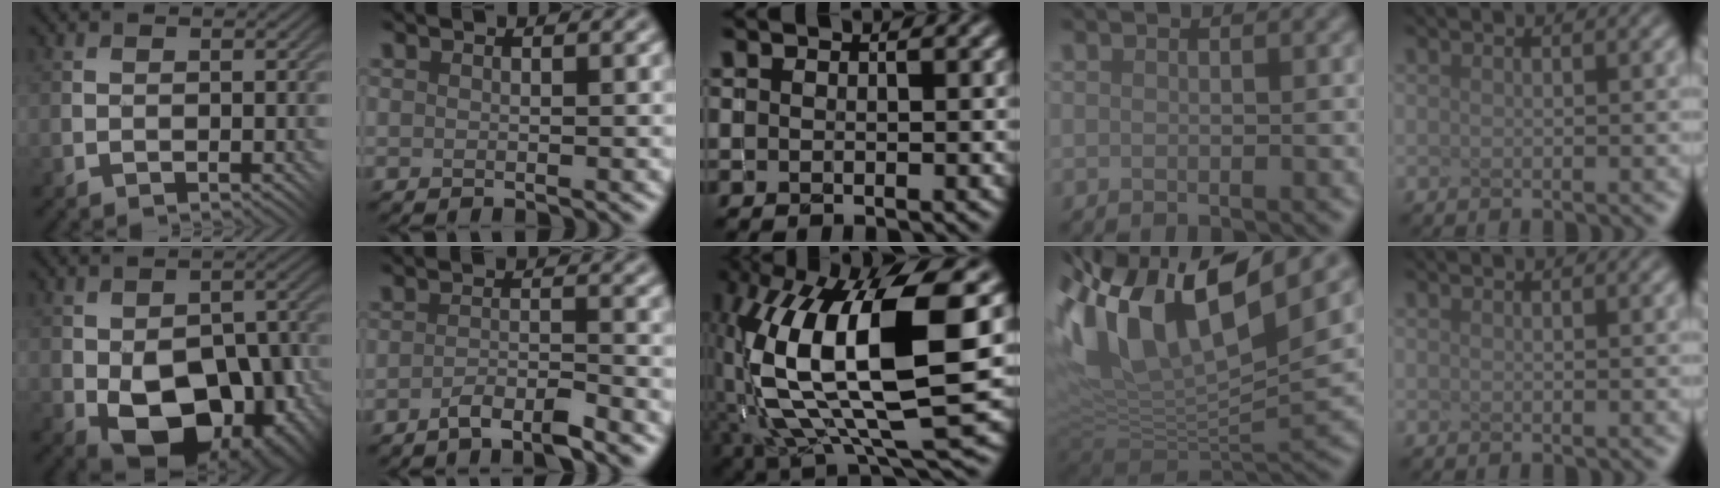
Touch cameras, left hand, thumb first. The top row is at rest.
{"thumb": {"total": 14.8, "force": [-4.9, 9.2, 10.5], "torque": [-0.154, -0.020, -0.061]}, "index": {"total": 3.2, "force": [-2.3, 0.6, 2.0], "torque": [-0.031, 0.004, -0.051]}, "middle": {"total": 14.5, "force": [1.9, 5.1, 13.5], "torque": [-0.255, -0.002, 0.030]}, "ring": {"total": 15.1, "force": [6.4, 6.1, 12.3], "torque": [-0.253, 0.028, 0.108]}}